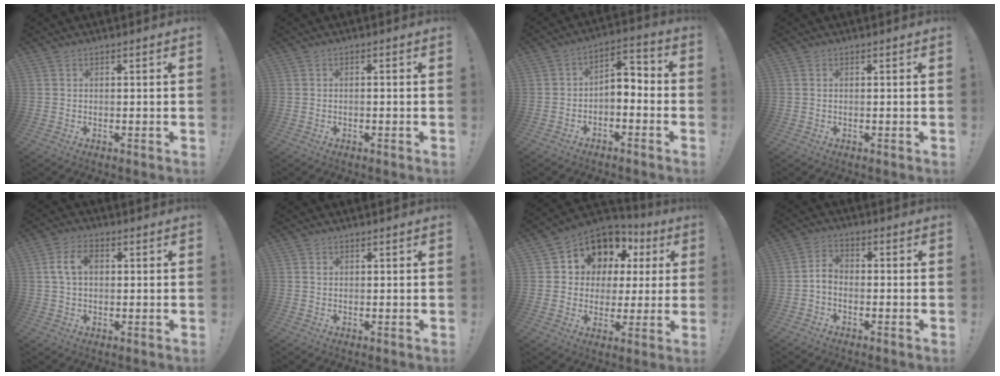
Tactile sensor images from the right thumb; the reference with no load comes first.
{"total": 0.9, "force": [-0.7, -0.2, 0.6], "torque": [-0.008, 0.001, -0.012]}
{"total": 4.5, "force": [-2.4, 3.0, 2.4], "torque": [-0.029, 0.012, -0.042]}
{"total": 0.0}
{"total": 7.5, "force": [1.4, 4.8, 5.5], "torque": [-0.108, 0.006, 0.024]}
{"total": 0.8, "force": [0.4, 0.7, 0.1], "torque": [0.002, 0.000, 0.007]}
{"total": 10.9, "force": [5.7, 8.3, 4.1], "torque": [-0.064, -0.046, 0.116]}
{"total": 3.7, "force": [-1.4, 2.3, 2.6], "torque": [-0.051, 0.005, -0.026]}